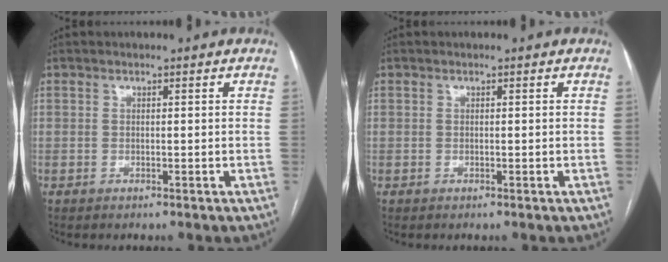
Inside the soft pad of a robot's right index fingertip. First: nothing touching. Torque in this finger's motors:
{"motor_torque": [0.03, 0.03, 0.01, 0.00]}